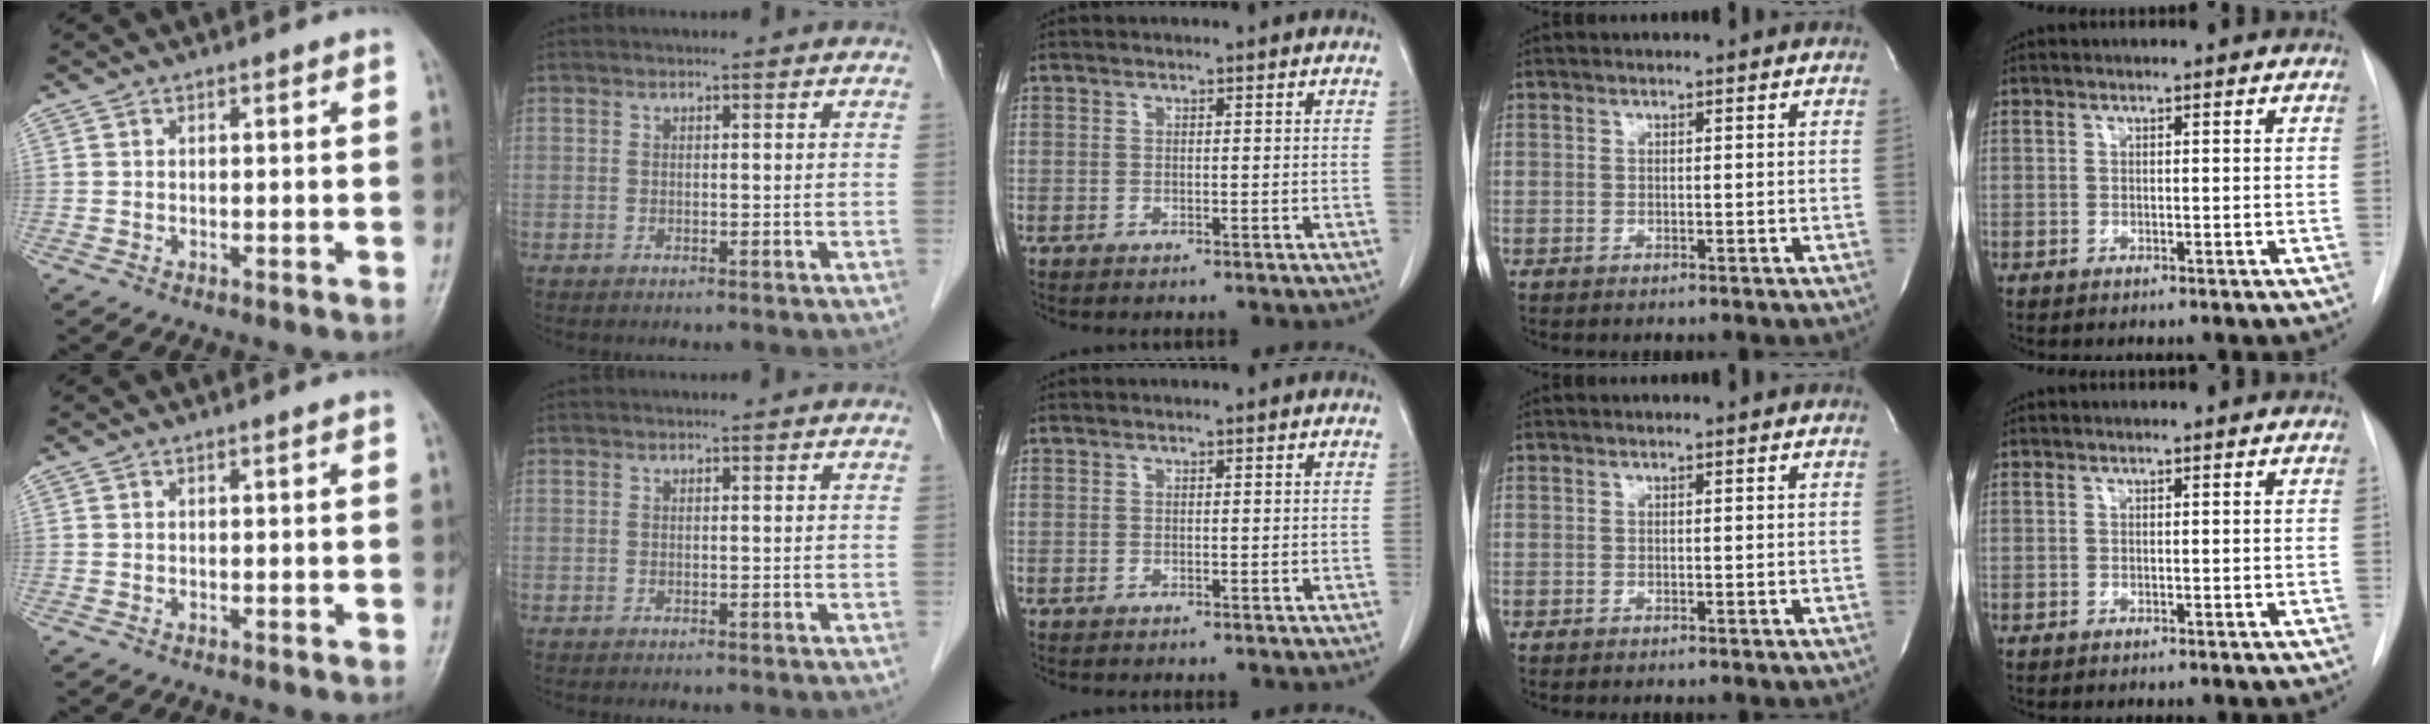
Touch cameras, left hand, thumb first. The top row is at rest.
{}